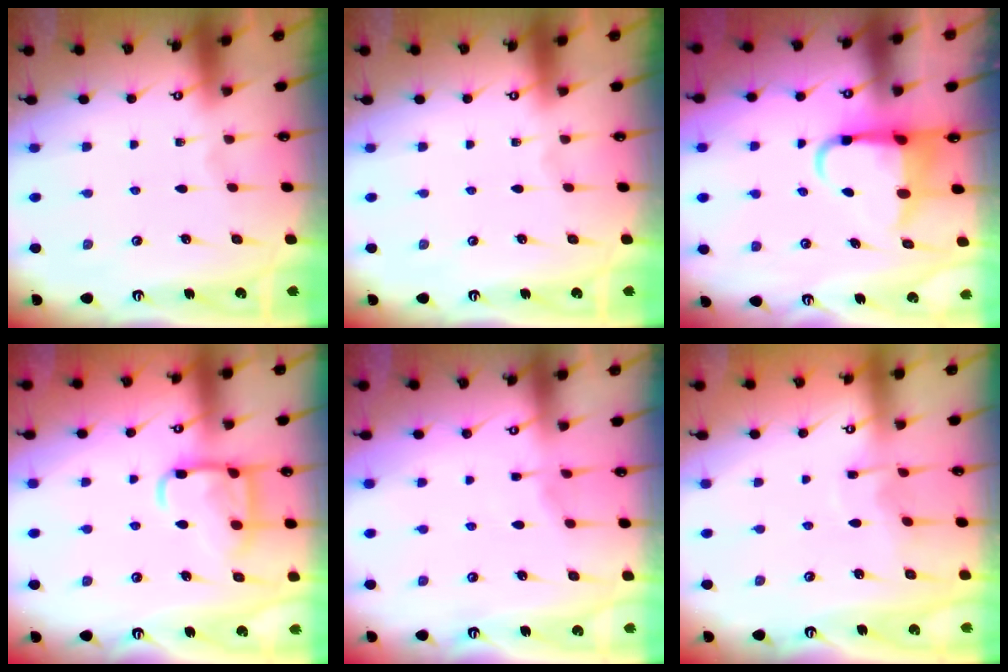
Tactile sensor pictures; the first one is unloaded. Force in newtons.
{"total": 0.0}
{"total": 6.6, "press": 6.6, "slide": 1.1}
{"total": 13.8, "press": 13.8, "slide": 1.3}
{"total": 2.1, "press": 2.1, "slide": 0.4}
{"total": 3.6, "press": 3.6, "slide": 0.1}